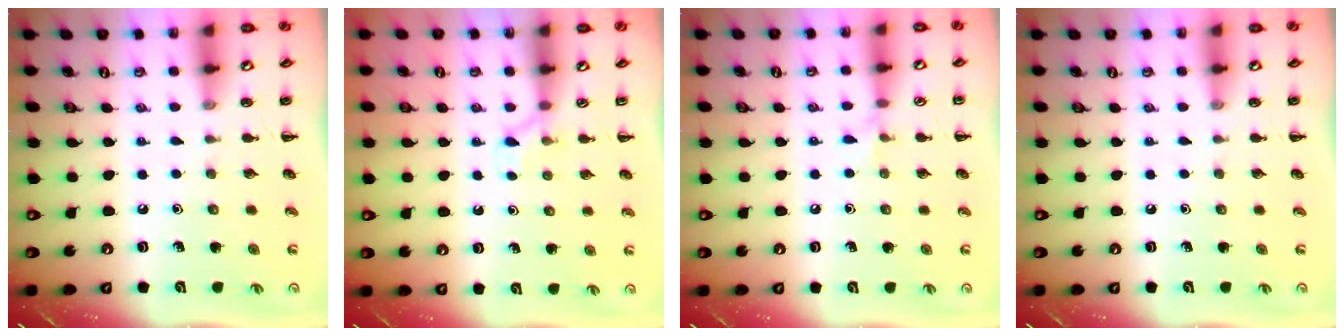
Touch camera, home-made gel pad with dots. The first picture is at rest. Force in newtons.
{"total": 3.9, "press": 3.6, "slide": 1.5}
{"total": 4.6, "press": 4.3, "slide": 1.7}
{"total": 0.0}